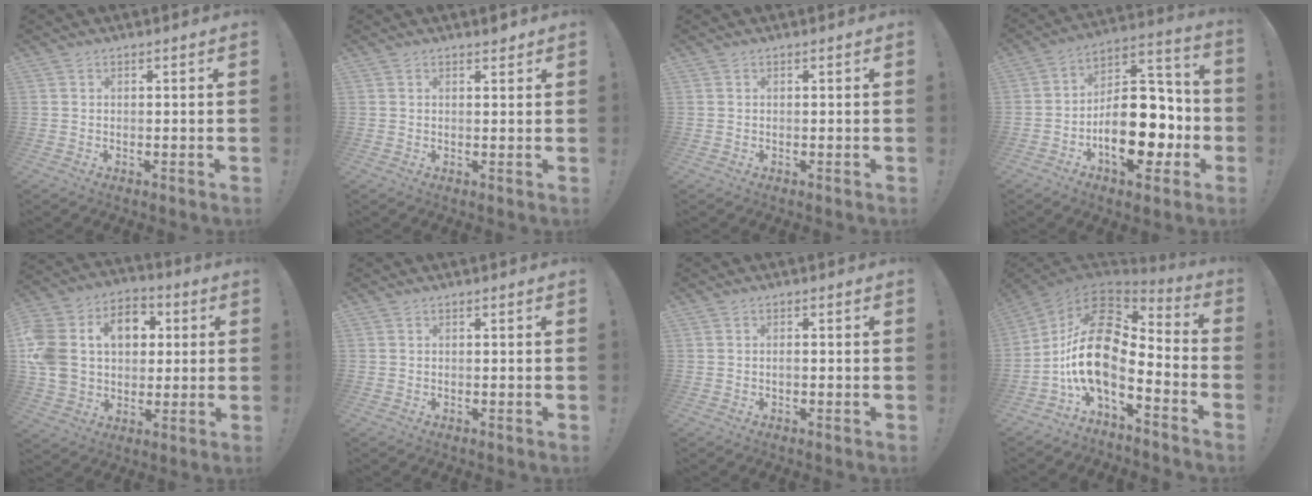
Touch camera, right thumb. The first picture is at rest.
{"total": 1.3, "force": [1.2, 0.2, 0.5], "torque": [0.008, -0.010, 0.019]}
{"total": 0.0}
{"total": 22.3, "force": [-6.8, 12.6, 17.2], "torque": [-0.251, 0.045, -0.095]}
{"total": 19.0, "force": [4.3, 14.6, 11.3], "torque": [-0.203, 0.000, 0.083]}
{"total": 0.0}
{"total": 0.8, "force": [-0.6, 0.1, 0.6], "torque": [-0.018, 0.002, -0.009]}
{"total": 18.8, "force": [-0.8, 9.4, 16.3], "torque": [-0.317, 0.001, -0.014]}